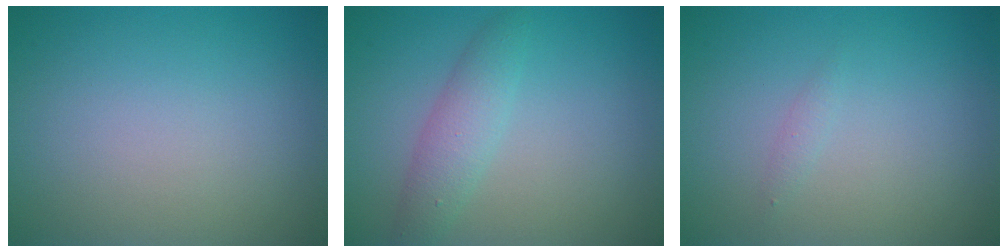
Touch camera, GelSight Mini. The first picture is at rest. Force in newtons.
{"total": 2.7, "press": 2.7, "slide": 0.2}
{"total": 0.6, "press": 0.6, "slide": 0.0}